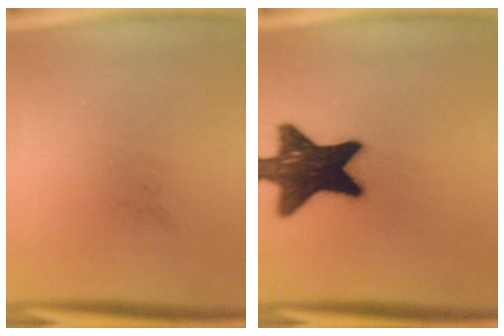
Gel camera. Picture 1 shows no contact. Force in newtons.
{"total": 17.6}